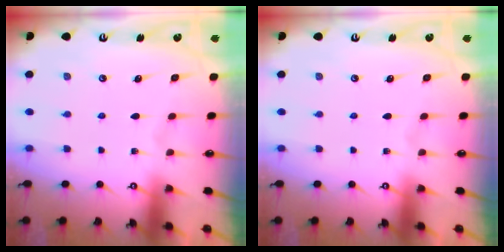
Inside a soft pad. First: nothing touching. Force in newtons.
{"total": 0.0}